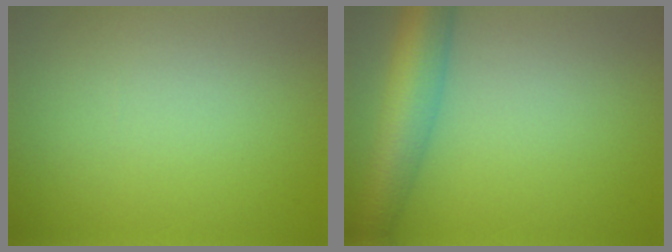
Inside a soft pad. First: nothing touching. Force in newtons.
{"total": 6.9, "press": 6.9, "slide": 0.3}